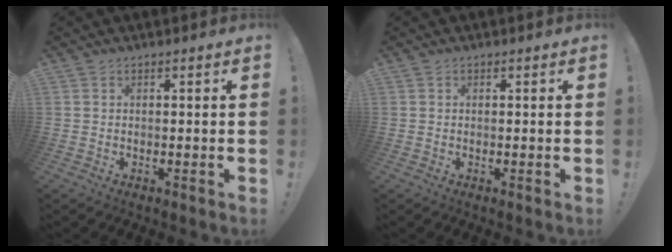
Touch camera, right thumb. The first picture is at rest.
{"total": 0.0}